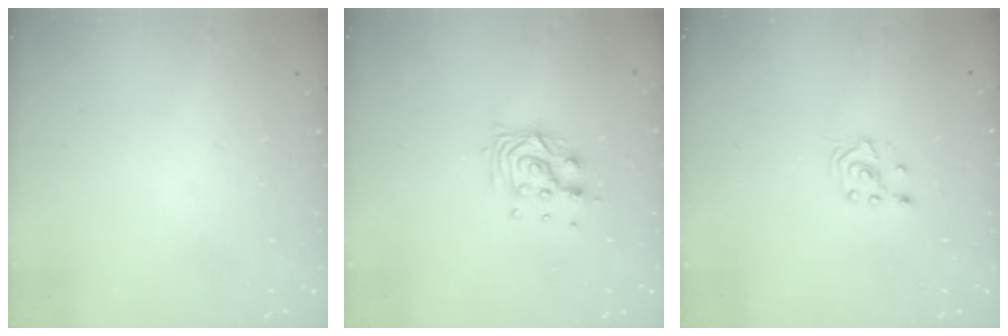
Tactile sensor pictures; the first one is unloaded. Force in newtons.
{"total": 9.5, "press": 9.5, "slide": 0.7}
{"total": 2.6, "press": 2.4, "slide": 0.8}